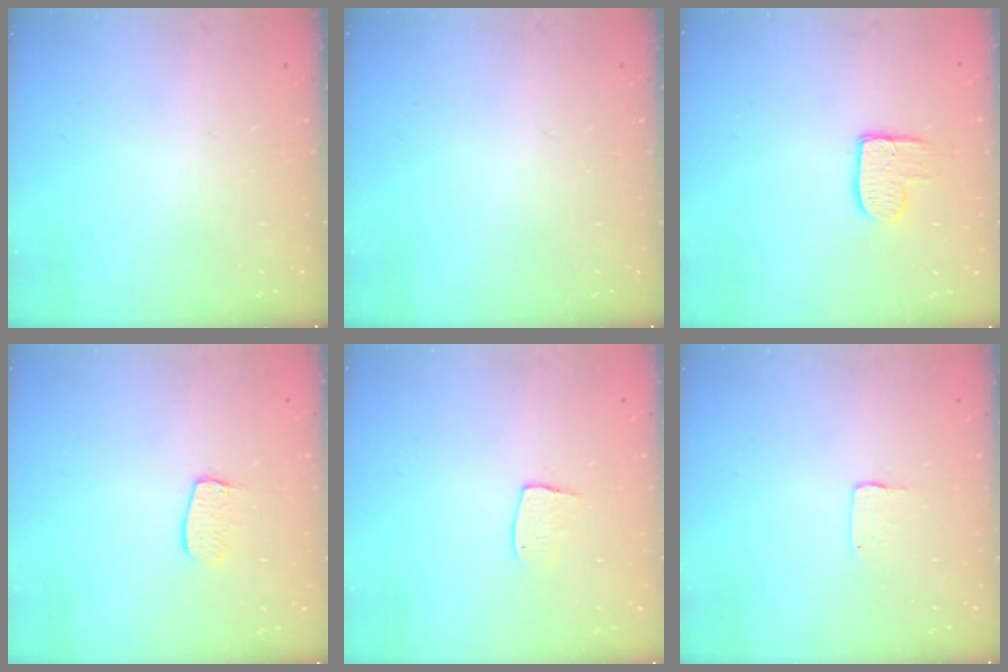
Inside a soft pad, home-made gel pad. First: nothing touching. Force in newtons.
{"total": 0.0}
{"total": 8.8, "press": 8.8, "slide": 0.6}
{"total": 6.8, "press": 6.8, "slide": 0.3}
{"total": 5.9, "press": 5.9, "slide": 0.4}
{"total": 2.0, "press": 2.0, "slide": 0.2}